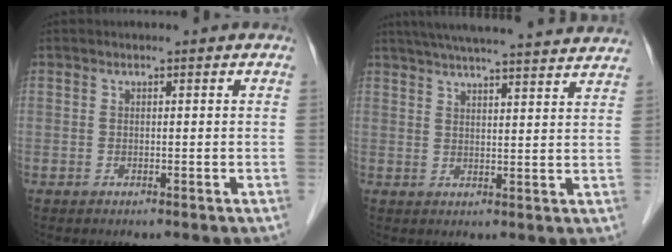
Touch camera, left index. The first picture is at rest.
{"total": 22.0, "force": [20.1, 0.9, 8.9], "torque": [-0.142, 0.018, 0.260]}